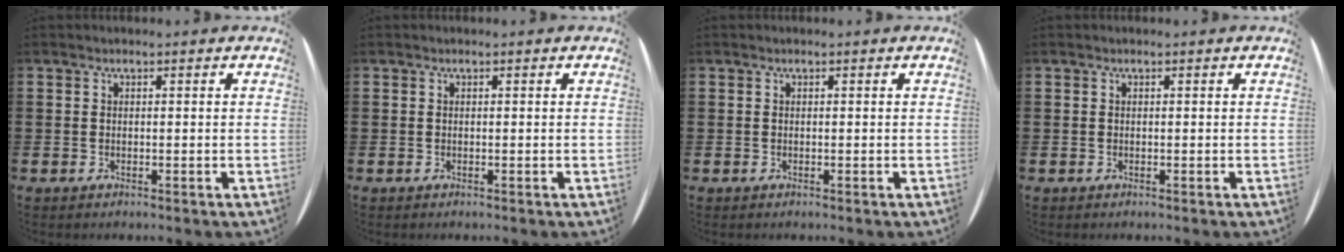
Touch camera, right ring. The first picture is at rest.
{"total": 0.0}
{"total": 0.0}
{"total": 0.0}